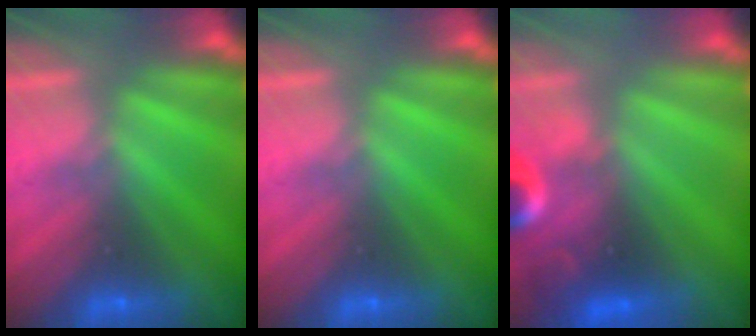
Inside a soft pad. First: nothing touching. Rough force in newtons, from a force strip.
{"total": 0.0}
{"total": 6.9}